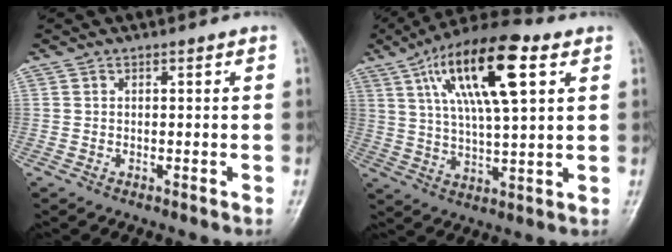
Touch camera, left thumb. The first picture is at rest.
{"total": 17.9, "force": [7.3, 5.7, 15.4], "torque": [-0.258, -0.003, 0.120]}